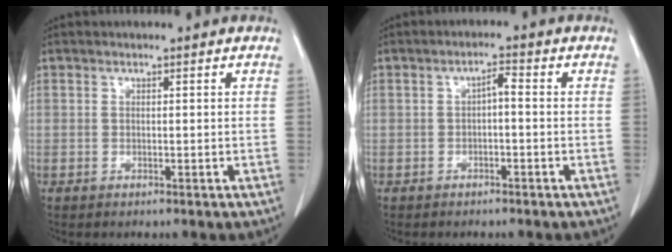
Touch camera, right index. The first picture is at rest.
{"total": 2.1, "force": [-0.3, 0.6, 2.0], "torque": [-0.034, 0.009, -0.005]}